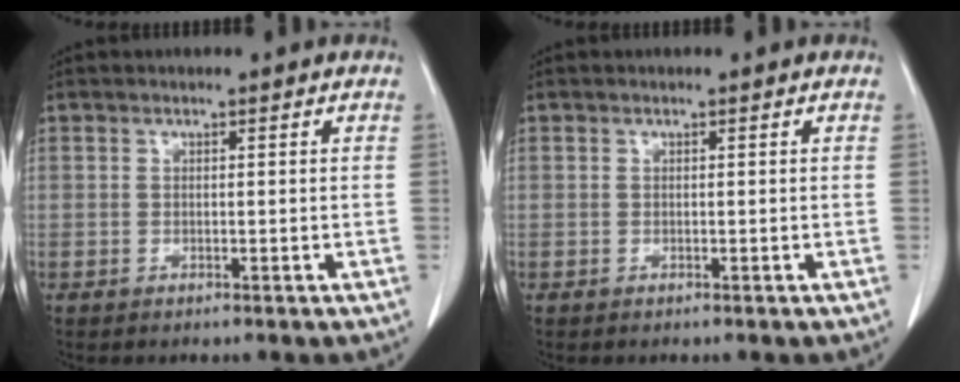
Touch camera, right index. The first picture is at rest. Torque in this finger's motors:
{"motor_torque": [0.00, 0.00, 0.00, 0.00]}